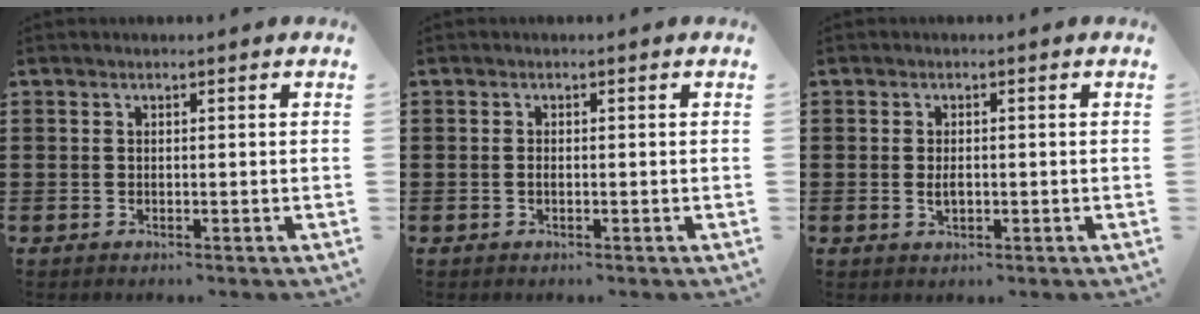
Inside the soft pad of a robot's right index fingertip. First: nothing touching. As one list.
[{"total": 0.6, "force": [-0.2, 0.3, 0.5], "torque": [-0.011, -0.001, -0.003]}, {"total": 1.7, "force": [-0.1, 1.0, 1.4], "torque": [-0.027, 0.005, -0.003]}]